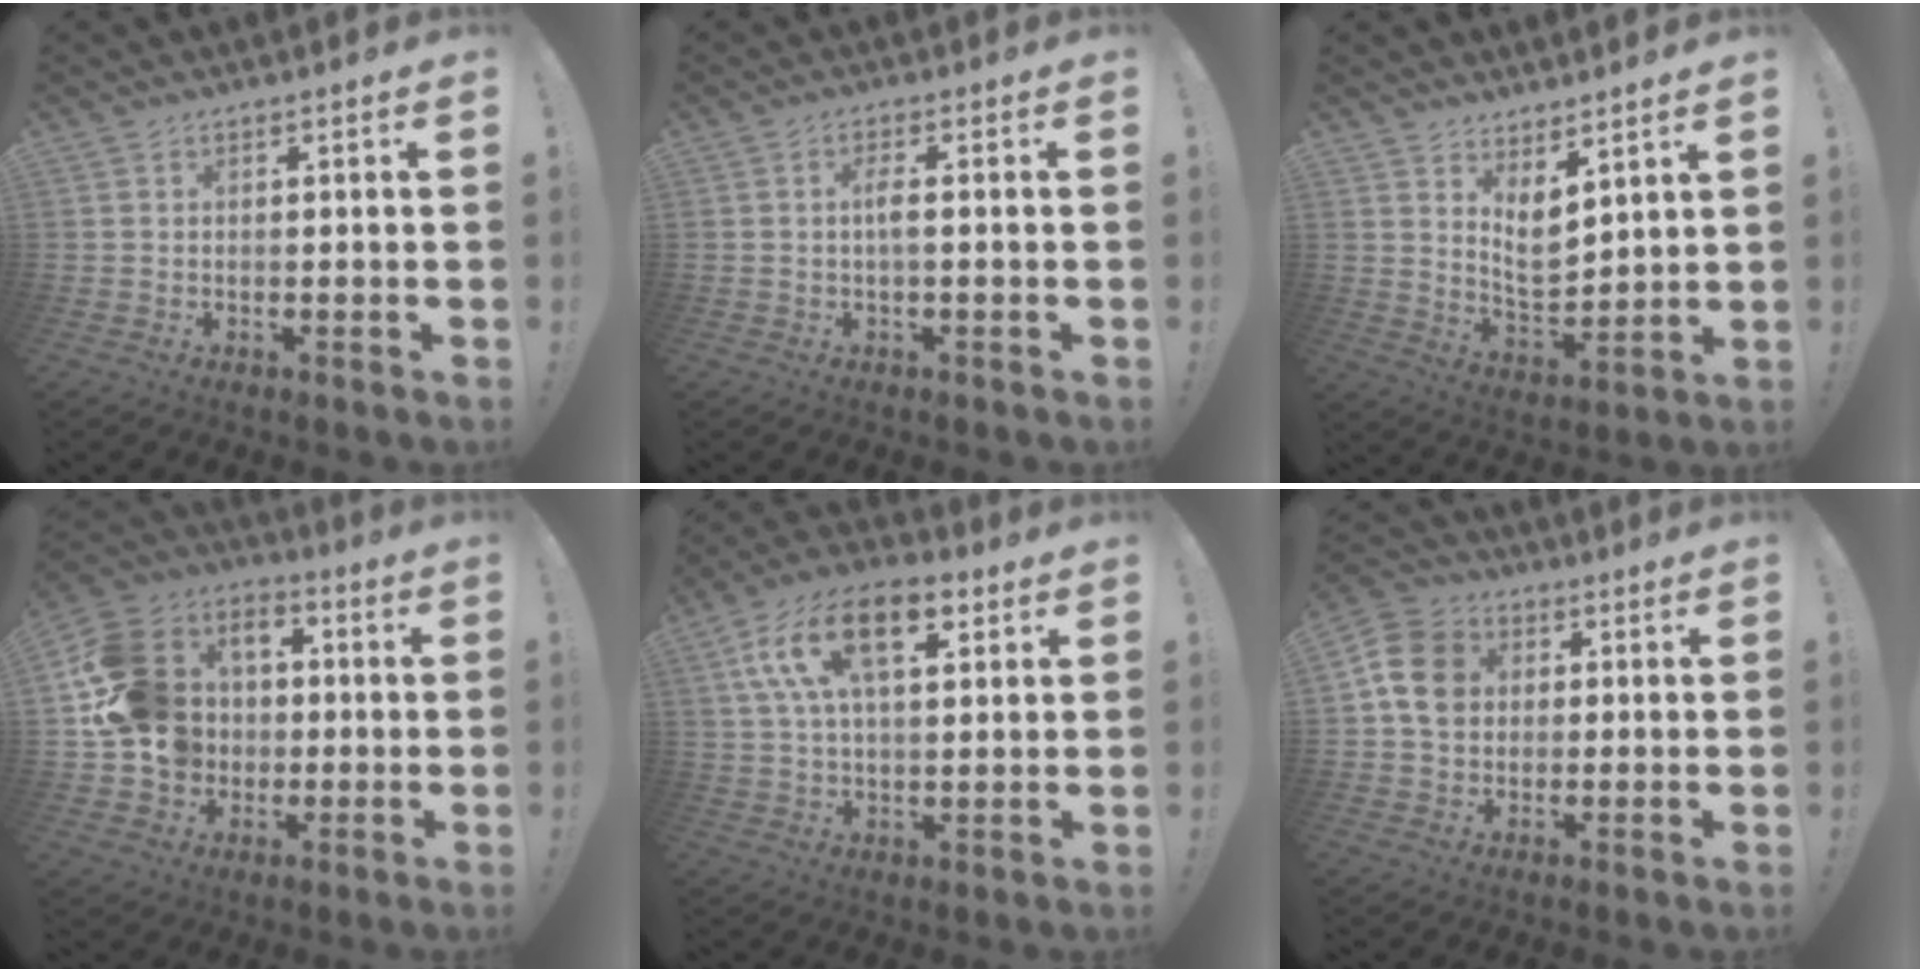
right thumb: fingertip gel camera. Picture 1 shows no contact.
{"total": 3.2, "force": [-0.3, 0.3, 3.2], "torque": [-0.068, 0.004, -0.009]}
{"total": 7.7, "force": [5.1, 3.6, 4.5], "torque": [-0.064, -0.045, 0.098]}
{"total": 18.0, "force": [0.5, 16.0, 8.3], "torque": [-0.155, 0.010, 0.034]}
{"total": 17.6, "force": [7.0, 8.8, 13.4], "torque": [-0.247, -0.007, 0.120]}
{"total": 11.5, "force": [1.7, 9.7, 6.1], "torque": [-0.097, 0.011, 0.035]}